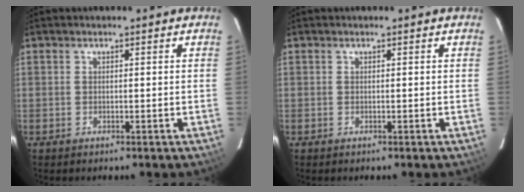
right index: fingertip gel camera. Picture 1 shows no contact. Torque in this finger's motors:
{"motor_torque": [0.00, 0.00, 0.00, 0.00]}